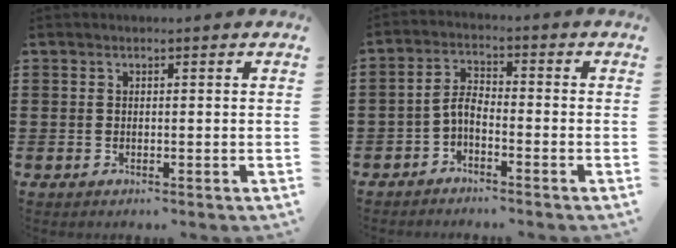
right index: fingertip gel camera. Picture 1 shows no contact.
{"total": 3.0, "force": [-1.9, 0.9, 2.1], "torque": [-0.054, 0.003, -0.044]}